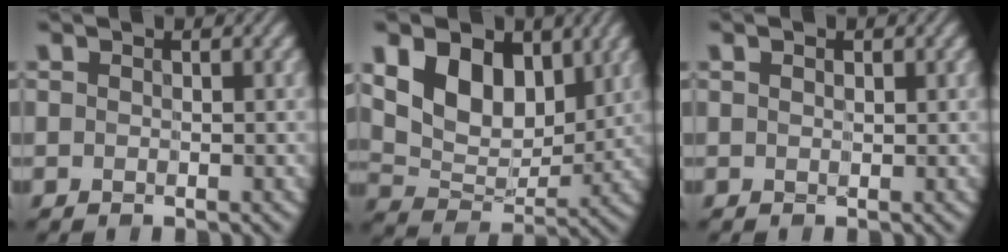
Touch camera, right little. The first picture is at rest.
{"total": 8.3, "force": [3.2, 5.3, 5.5], "torque": [-0.096, -0.006, 0.042]}
{"total": 0.7, "force": [0.3, 0.3, 0.5], "torque": [-0.006, 0.001, 0.003]}